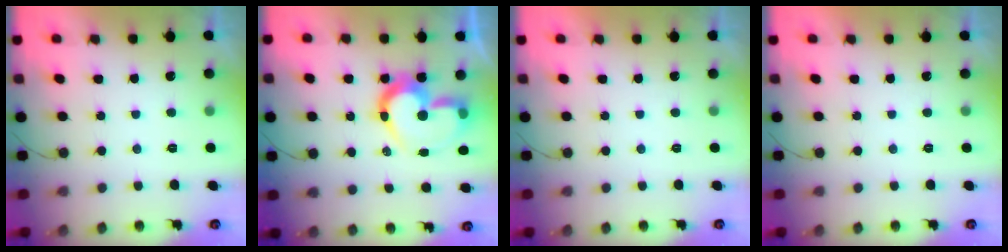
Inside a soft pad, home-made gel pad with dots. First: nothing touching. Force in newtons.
{"total": 15.9, "press": 15.7, "slide": 2.1}
{"total": 1.6, "press": 1.6, "slide": 0.0}
{"total": 1.9, "press": 1.9, "slide": 0.0}